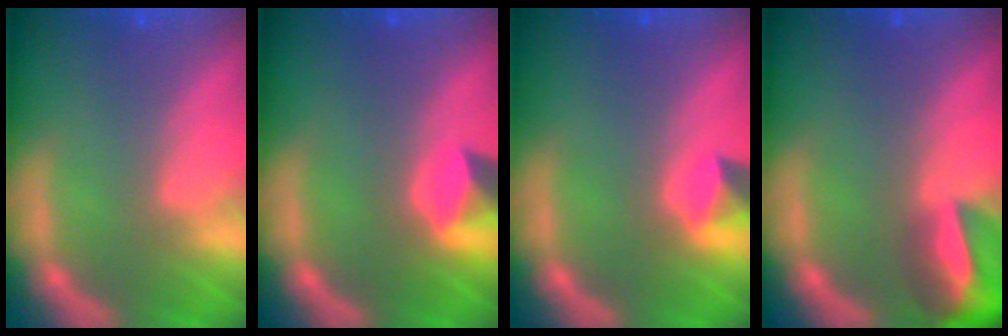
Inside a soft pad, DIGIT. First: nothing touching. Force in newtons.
{"total": 2.4}
{"total": 1.9}
{"total": 7.4}